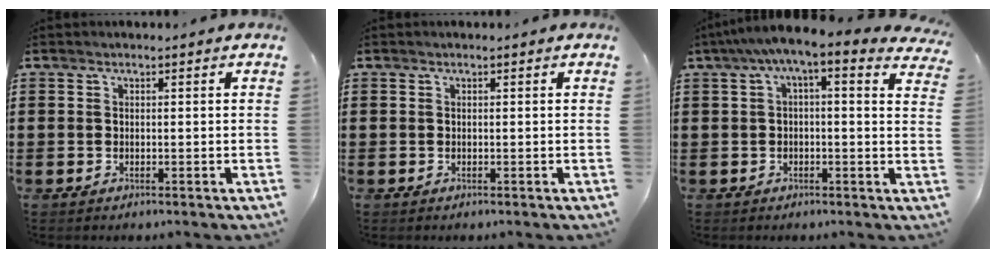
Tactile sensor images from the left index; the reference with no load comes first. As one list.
[{"total": 0.0}, {"total": 4.4, "force": [1.9, 0.5, 4.0], "torque": [-0.085, -0.016, 0.025]}]